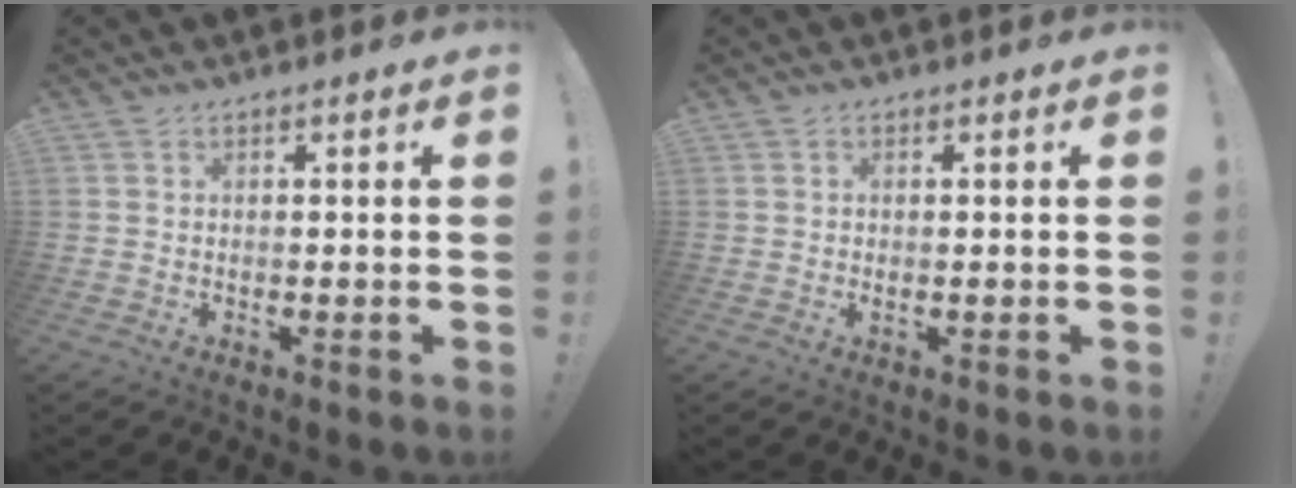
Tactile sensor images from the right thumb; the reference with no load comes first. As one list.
[{"total": 0.6, "force": [0.2, 0.1, 0.5], "torque": [-0.010, 0.000, 0.003]}]